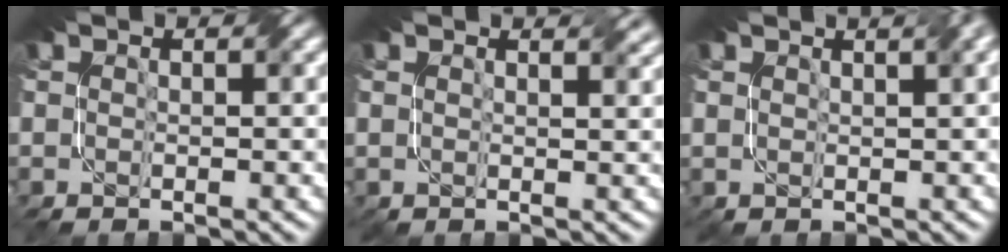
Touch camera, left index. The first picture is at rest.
{"total": 1.9, "force": [1.8, 0.6, 0.2], "torque": [-0.006, -0.005, 0.026]}
{"total": 2.9, "force": [2.0, 1.1, 1.9], "torque": [-0.014, 0.013, 0.024]}